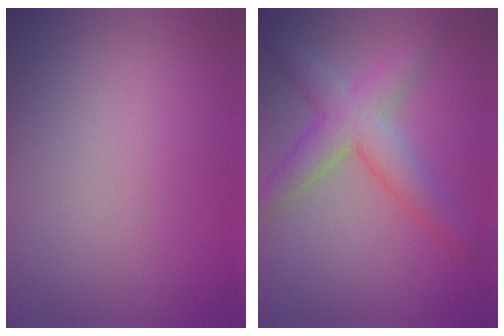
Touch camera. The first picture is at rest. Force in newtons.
{"total": 5.2, "press": 5.2, "slide": 0.2}